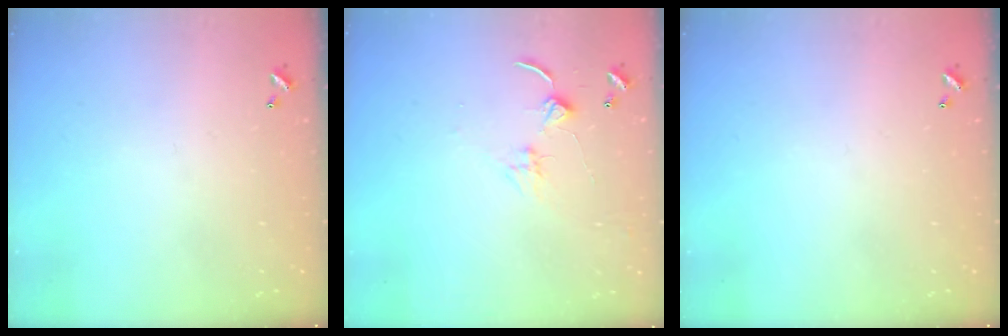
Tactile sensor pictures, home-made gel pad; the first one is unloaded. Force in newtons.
{"total": 2.4, "press": 2.3, "slide": 0.4}
{"total": 0.0}